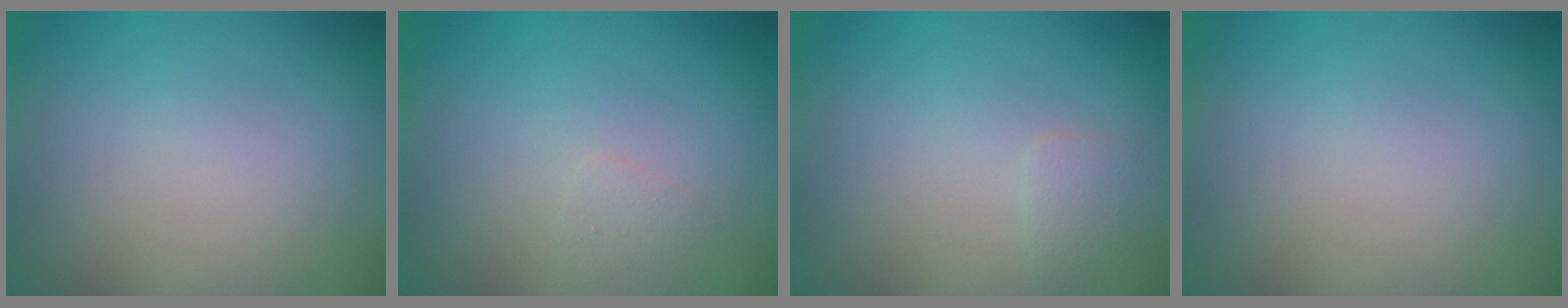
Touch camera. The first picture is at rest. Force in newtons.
{"total": 0.7, "press": 0.7, "slide": 0.0}
{"total": 1.0, "press": 1.0, "slide": 0.0}
{"total": 0.0}